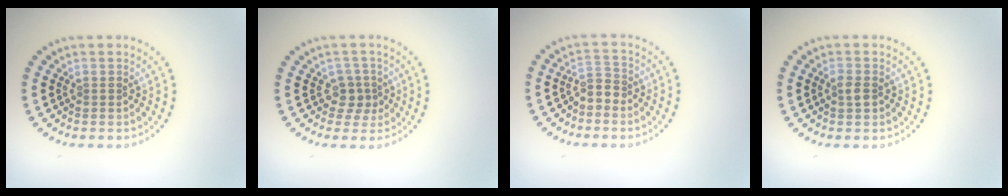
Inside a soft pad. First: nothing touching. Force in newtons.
{"total": 2.0, "press": 1.6, "slide": 1.2}
{"total": 1.8, "press": 1.4, "slide": 1.0}
{"total": 1.3, "press": 1.3, "slide": 0.2}